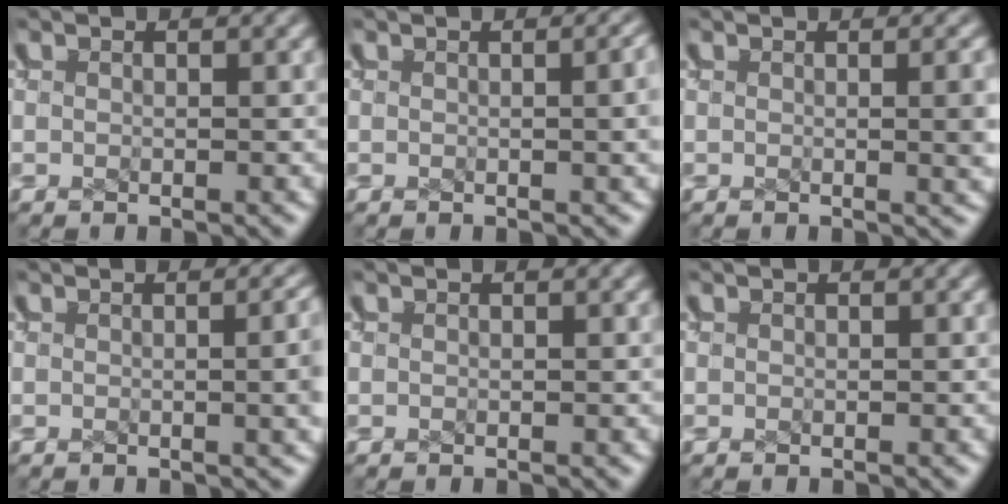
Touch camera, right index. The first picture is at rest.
{"total": 1.1, "force": [0.2, 0.1, 1.1], "torque": [-0.011, 0.003, 0.006]}
{"total": 1.5, "force": [0.2, 0.0, 1.4], "torque": [-0.013, -0.005, 0.009]}
{"total": 2.0, "force": [0.1, 0.5, 1.9], "torque": [-0.015, 0.002, 0.002]}
{"total": 0.0}
{"total": 0.0}